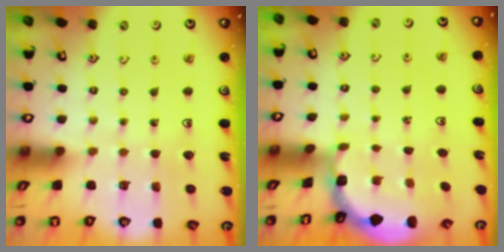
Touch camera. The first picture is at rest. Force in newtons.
{"total": 1.3, "press": 1.3, "slide": 0.3}